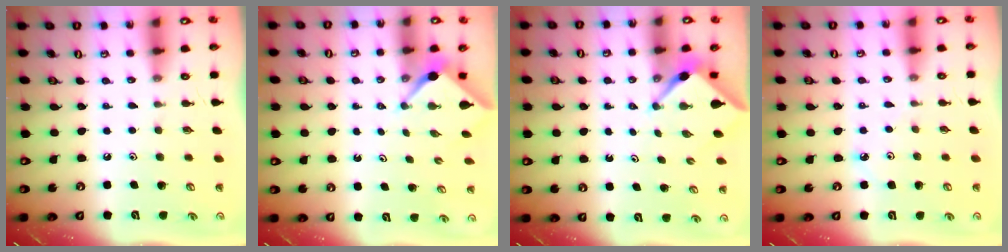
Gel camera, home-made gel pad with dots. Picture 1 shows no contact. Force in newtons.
{"total": 2.3, "press": 2.3, "slide": 0.2}
{"total": 3.2, "press": 3.2, "slide": 0.3}
{"total": 2.9, "press": 2.9, "slide": 0.3}